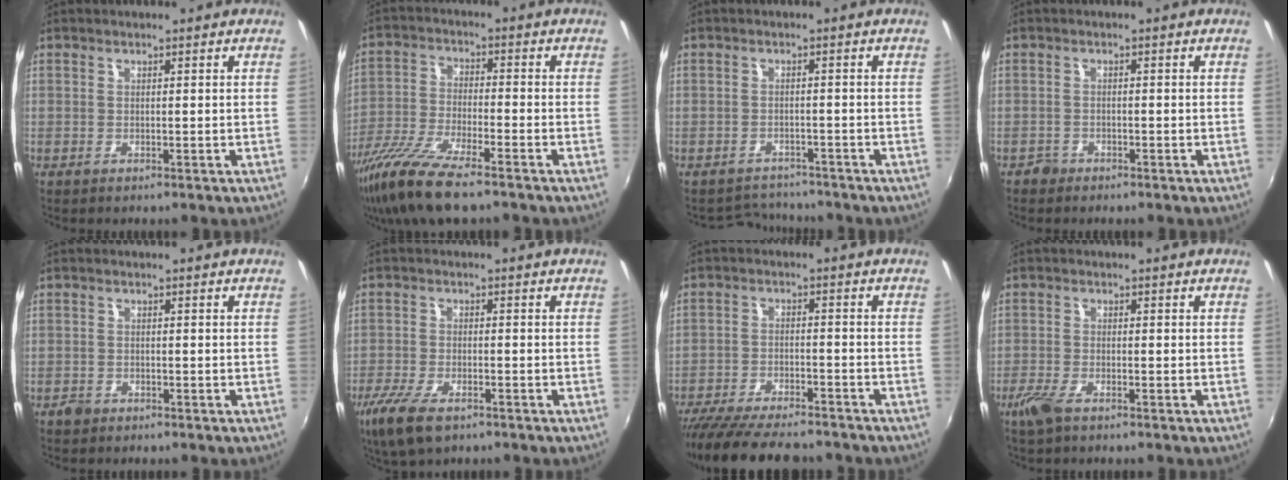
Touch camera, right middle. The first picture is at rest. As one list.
[{"total": 13.6, "force": [-10.1, 2.3, 8.9], "torque": [-0.192, -0.037, -0.194]}, {"total": 4.6, "force": [-4.4, 1.5, -0.4], "torque": [-0.007, 0.011, -0.071]}, {"total": 1.6, "force": [-1.3, 1.0, -0.1], "torque": [-0.002, 0.002, -0.024]}, {"total": 1.6, "force": [-1.3, 1.0, 0.3], "torque": [-0.007, -0.001, -0.022]}, {"total": 9.4, "force": [-6.2, 3.5, 6.1], "torque": [-0.151, -0.032, -0.117]}, {"total": 16.4, "force": [-14.1, 3.7, 7.5], "torque": [-0.155, -0.032, -0.220]}, {"total": 4.0, "force": [-2.8, 1.2, 2.6], "torque": [-0.069, -0.009, -0.058]}]